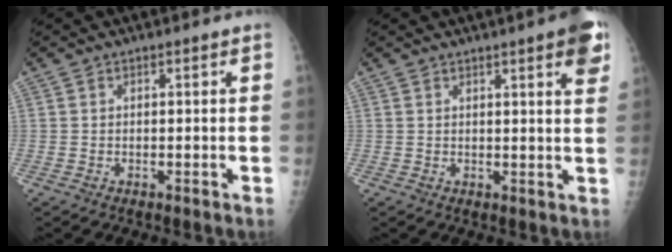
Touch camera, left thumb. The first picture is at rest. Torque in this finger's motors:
{"motor_torque": [1.44, 1.06, 0.96, -0.36, 0.16]}